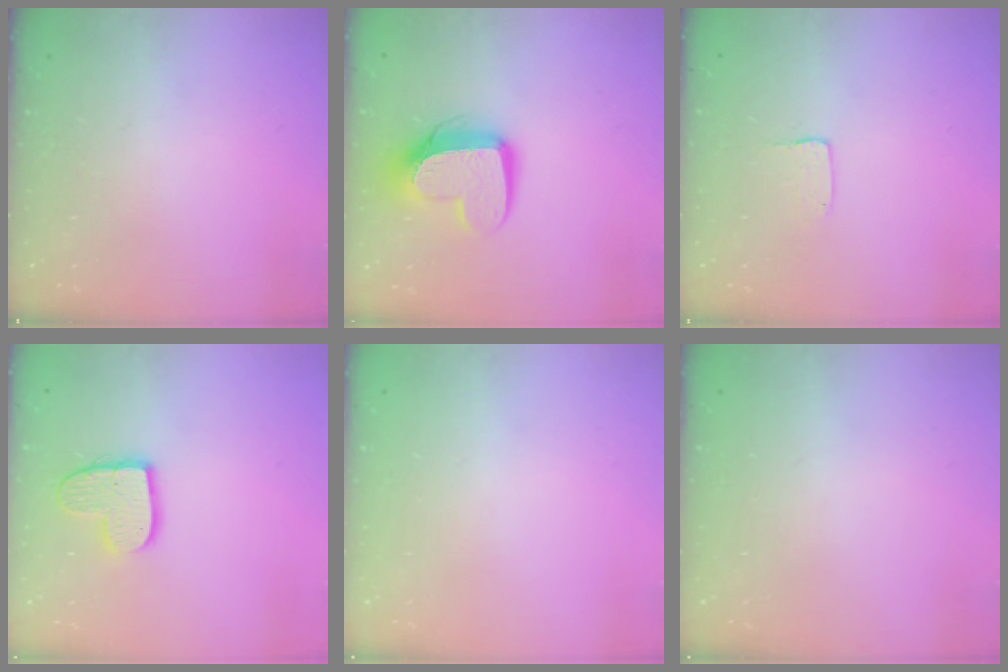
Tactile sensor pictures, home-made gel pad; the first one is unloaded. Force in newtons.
{"total": 12.2, "press": 12.2, "slide": 1.2}
{"total": 2.0, "press": 2.0, "slide": 0.2}
{"total": 12.2, "press": 12.1, "slide": 1.1}
{"total": 0.0}
{"total": 0.0}